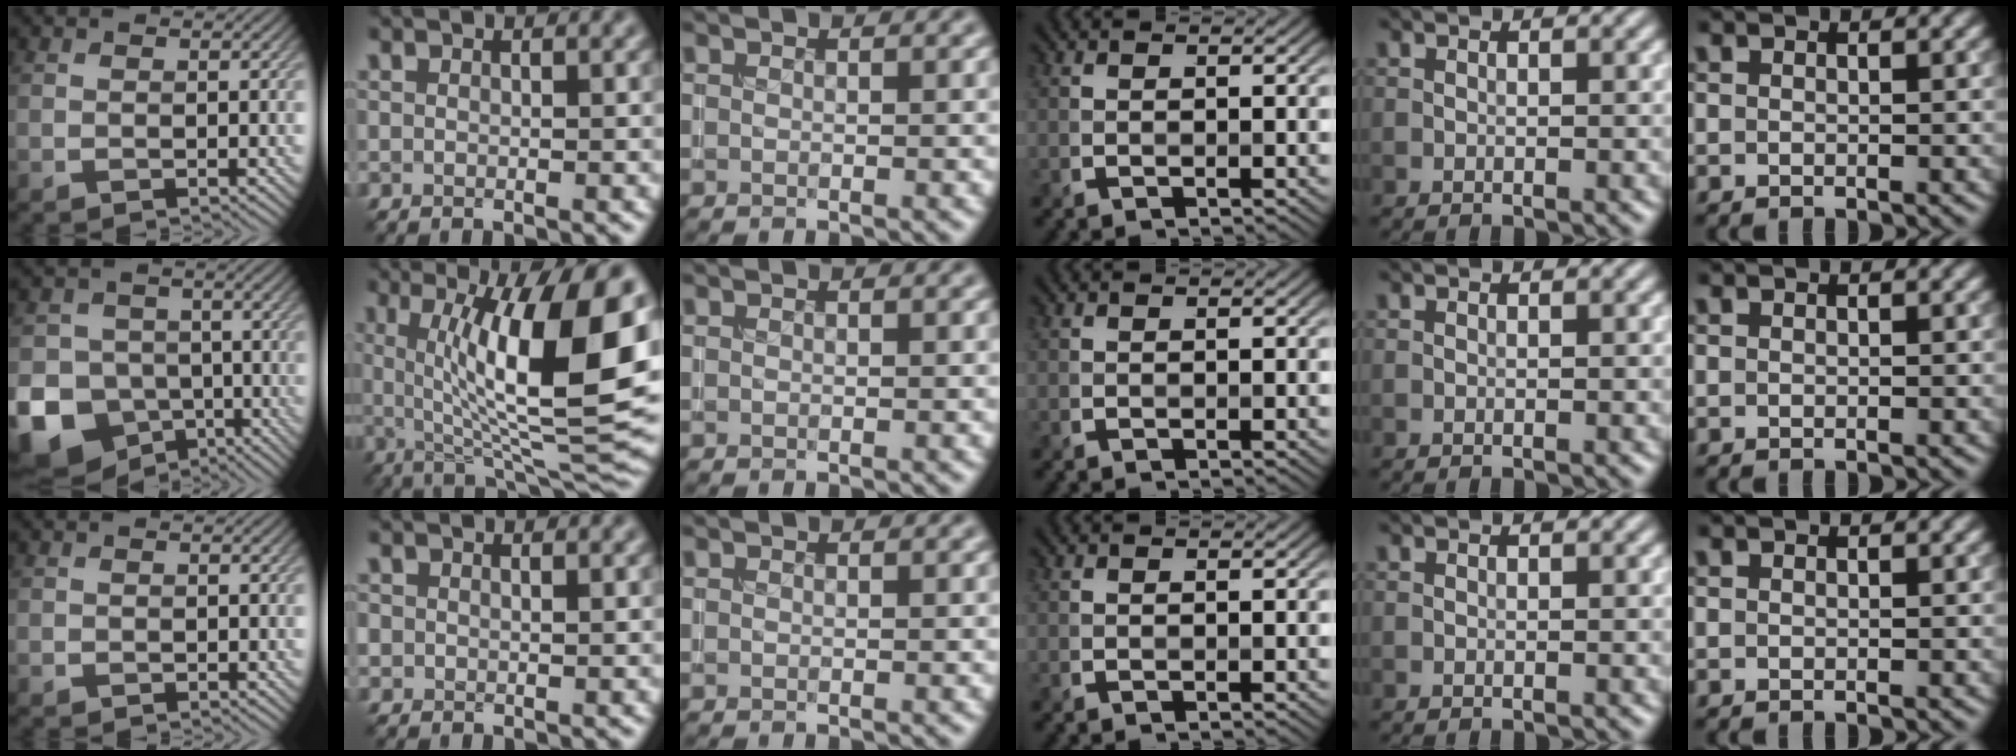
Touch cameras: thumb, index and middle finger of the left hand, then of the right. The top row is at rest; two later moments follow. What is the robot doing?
{"motion": "insert", "object": "coin"}